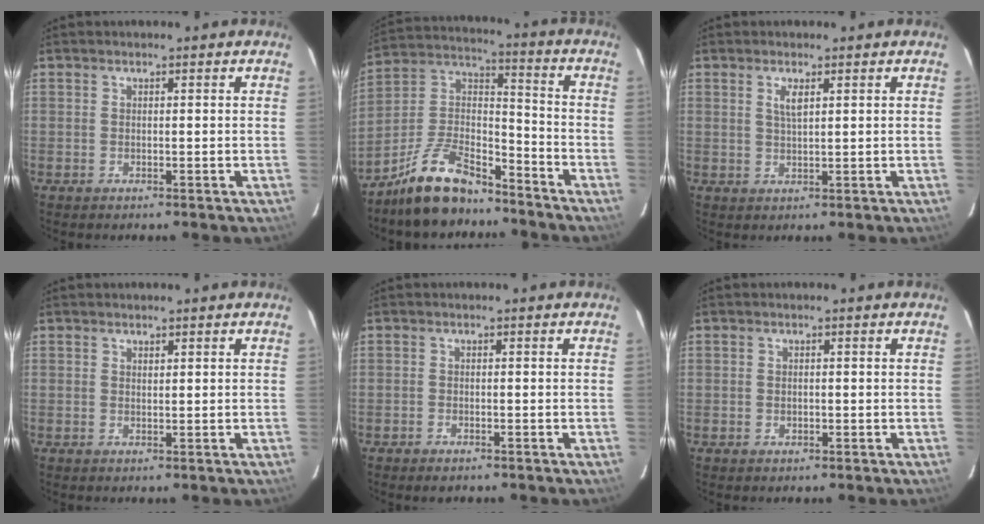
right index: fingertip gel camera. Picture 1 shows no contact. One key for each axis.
{"total": 14.0, "fx": -10.6, "fy": 5.3, "fz": 7.5, "tx": -0.162, "ty": 0.030, "tz": -0.193}
{"total": 2.4, "fx": 1.1, "fy": 0.6, "fz": 2.0, "tx": -0.038, "ty": 0.000, "tz": 0.021}
{"total": 0.7, "fx": 0.6, "fy": 0.3, "fz": 0.2, "tx": -0.004, "ty": 0.001, "tz": 0.011}
{"total": 1.6, "fx": -1.3, "fy": 0.7, "fz": 0.7, "tx": -0.020, "ty": 0.001, "tz": -0.023}
{"total": 0.9, "fx": -0.2, "fy": 0.9, "fz": 0.3, "tx": -0.003, "ty": 0.000, "tz": -0.002}